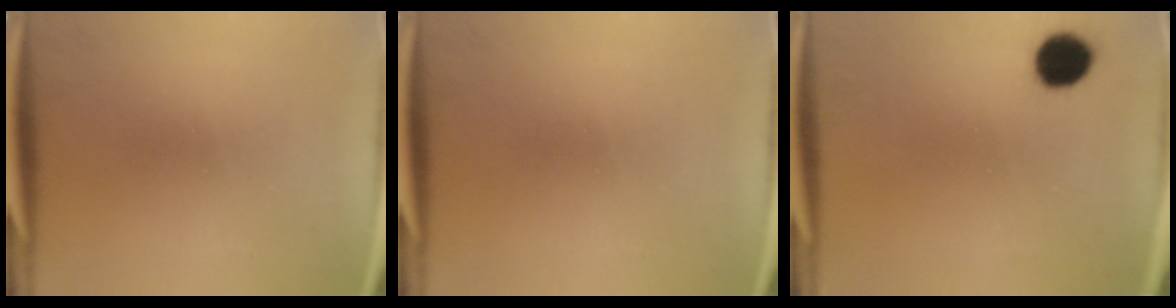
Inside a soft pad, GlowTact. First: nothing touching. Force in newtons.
{"total": 0.0}
{"total": 6.4}